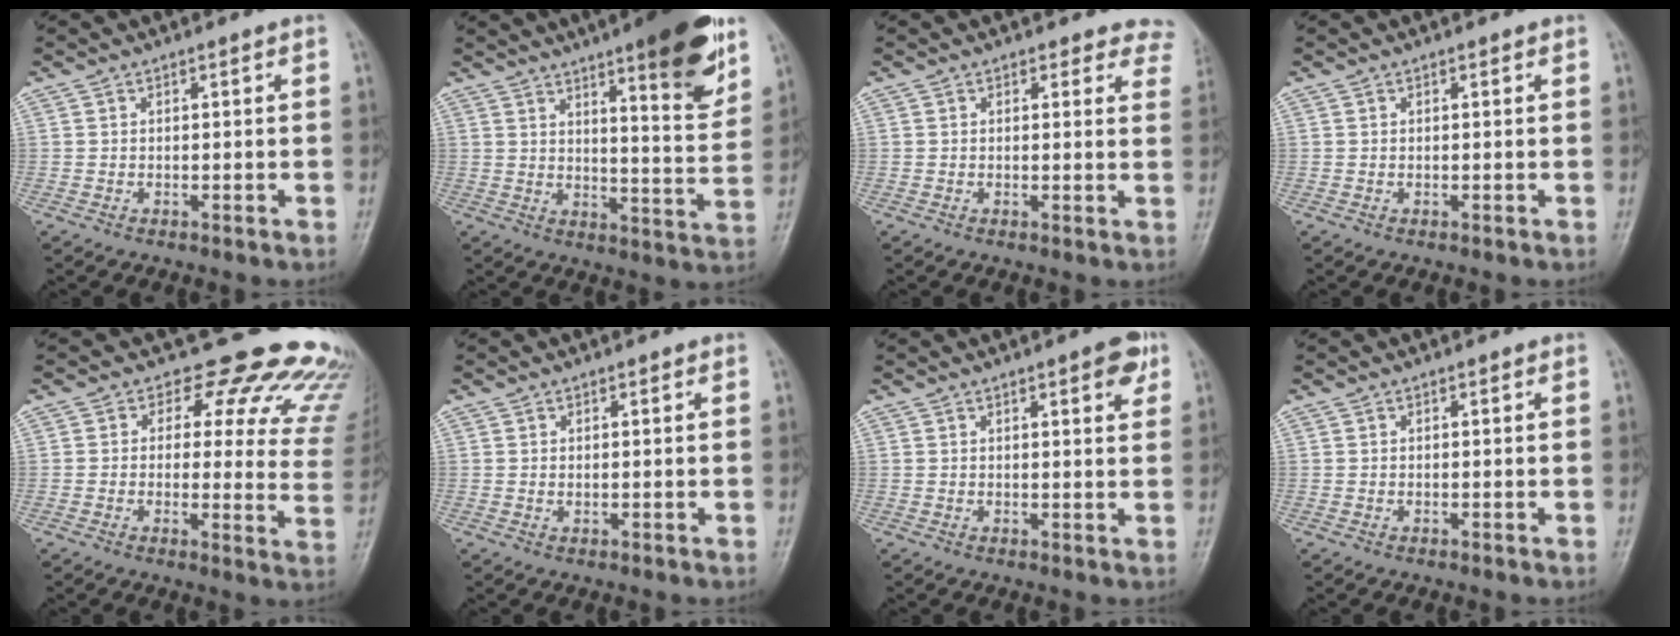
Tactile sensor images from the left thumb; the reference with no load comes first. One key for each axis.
{"total": 15.9, "fx": 9.5, "fy": 3.2, "fz": 12.4, "tx": -0.147, "ty": -0.054, "tz": 0.136}
{"total": 6.2, "fx": 5.5, "fy": 2.9, "fz": 0.4, "tx": 0.051, "ty": -0.019, "tz": 0.032}
{"total": 0.0}
{"total": 19.0, "fx": 15.2, "fy": 8.6, "fz": 7.4, "tx": -0.033, "ty": -0.095, "tz": 0.144}
{"total": 0.8, "fx": 0.4, "fy": 0.4, "fz": 0.5, "tx": -0.007, "ty": -0.003, "tz": 0.005}
{"total": 4.4, "fx": 2.3, "fy": 1.3, "fz": 3.5, "tx": -0.035, "ty": -0.008, "tz": 0.025}
{"total": 0.0}